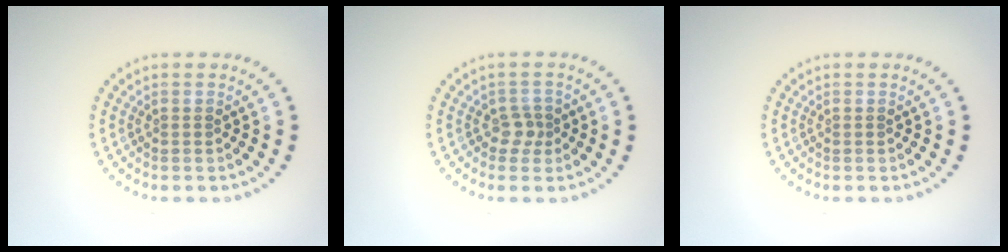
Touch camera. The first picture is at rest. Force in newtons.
{"total": 1.6, "press": 1.3, "slide": 0.9}
{"total": 0.0}